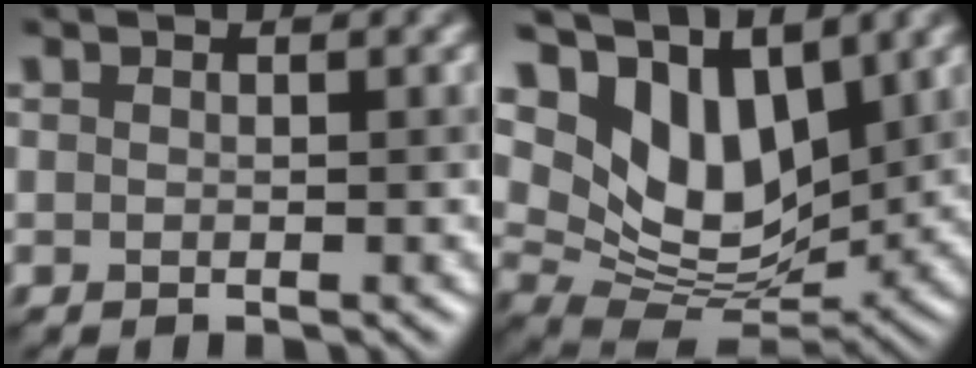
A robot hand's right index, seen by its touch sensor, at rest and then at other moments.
{"total": 8.8, "force": [5.1, 5.0, 5.2], "torque": [-0.116, -0.010, 0.092]}